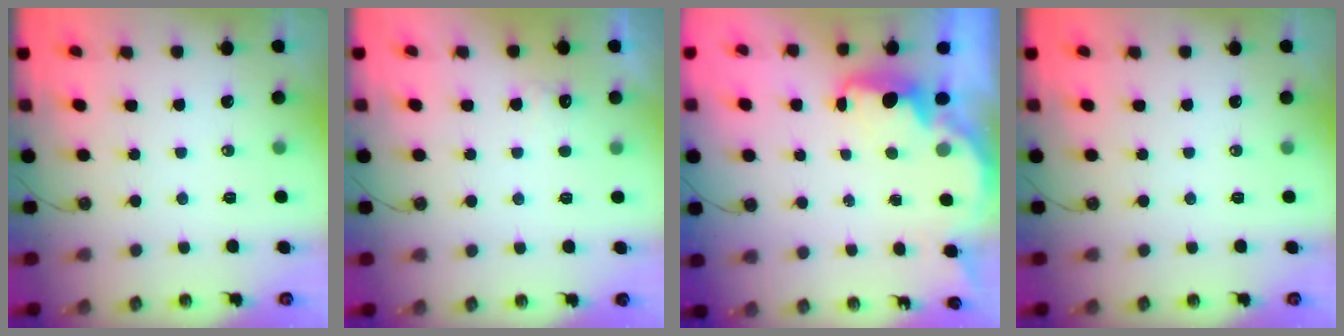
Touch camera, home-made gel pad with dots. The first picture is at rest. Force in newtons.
{"total": 4.3, "press": 4.1, "slide": 1.1}
{"total": 2.1, "press": 2.1, "slide": 0.4}
{"total": 0.0}